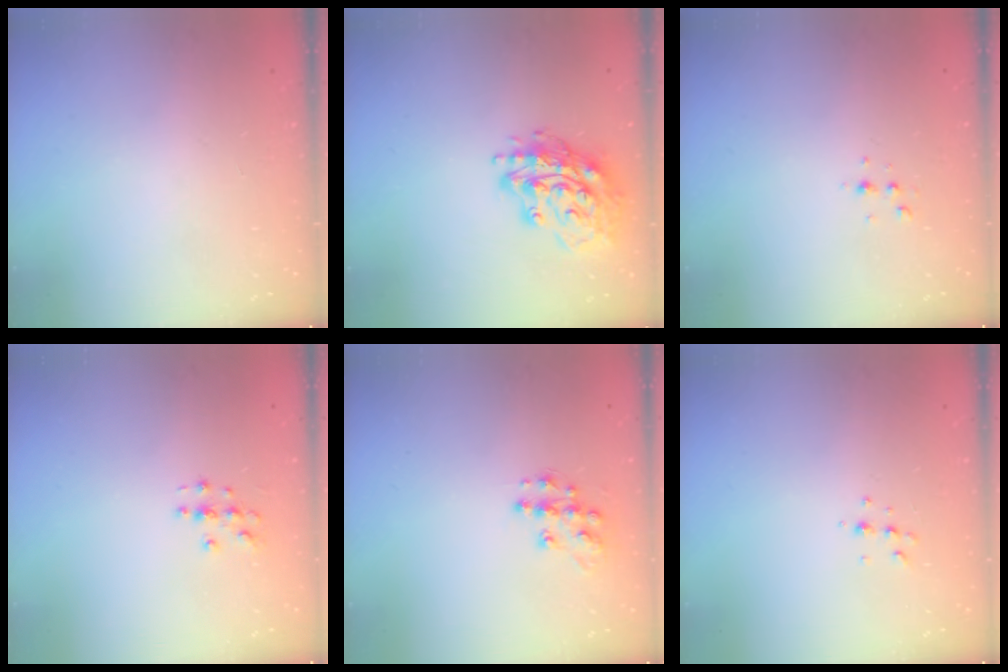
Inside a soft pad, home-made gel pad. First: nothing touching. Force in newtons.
{"total": 16.9, "press": 16.8, "slide": 1.5}
{"total": 3.7, "press": 3.2, "slide": 1.7}
{"total": 2.8, "press": 2.8, "slide": 0.3}
{"total": 11.4, "press": 11.4, "slide": 0.8}
{"total": 4.7, "press": 4.6, "slide": 0.9}